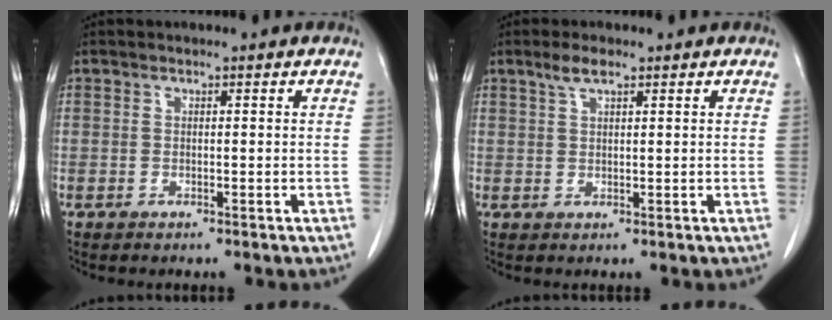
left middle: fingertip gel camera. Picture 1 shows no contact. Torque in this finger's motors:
{"motor_torque": [0.63, -0.47, -0.03, 0.01]}